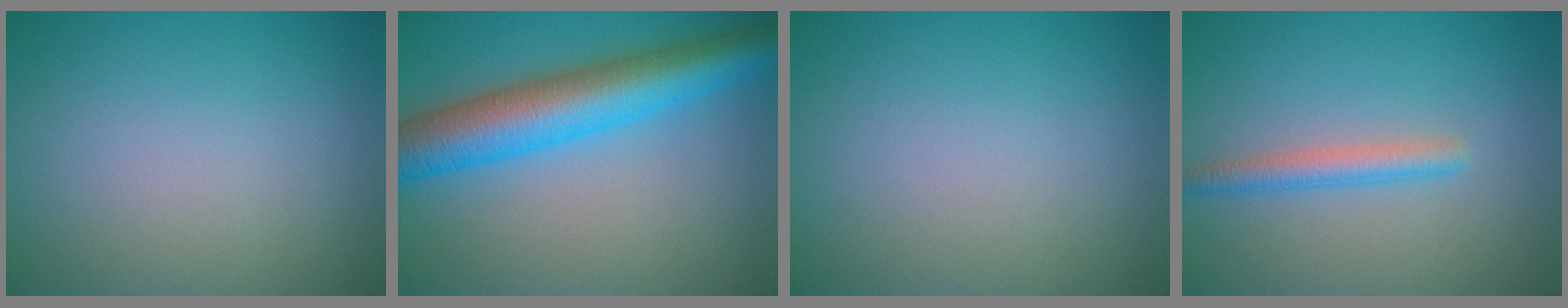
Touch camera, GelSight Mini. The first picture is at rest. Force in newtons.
{"total": 8.8, "press": 8.8, "slide": 0.2}
{"total": 0.0}
{"total": 2.3, "press": 2.3, "slide": 0.1}